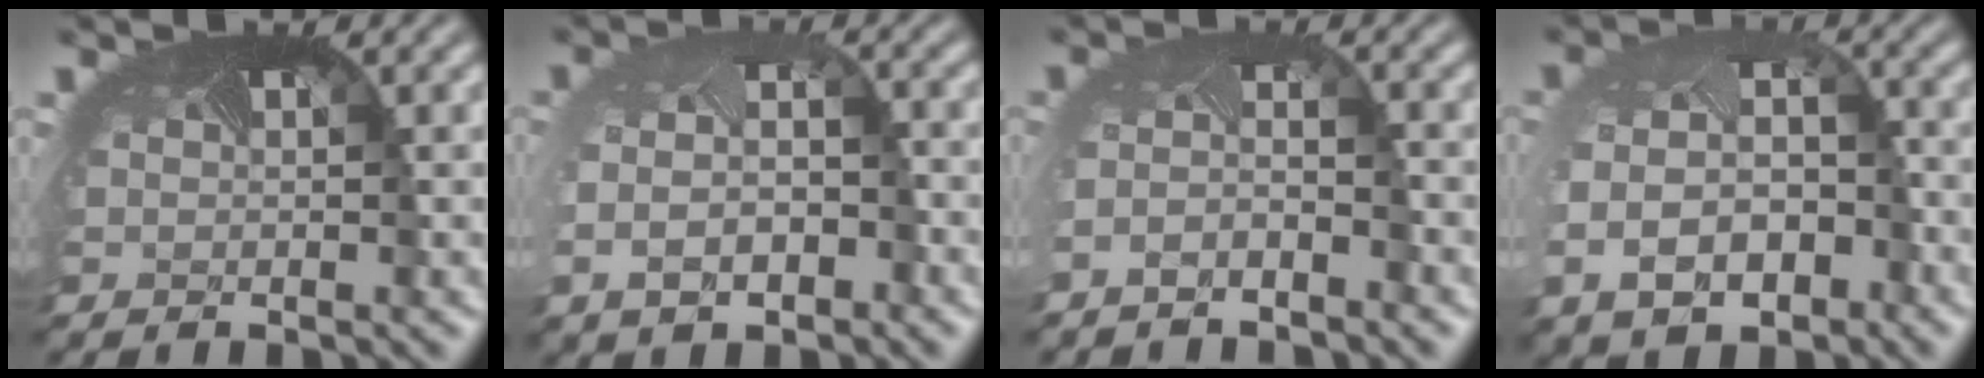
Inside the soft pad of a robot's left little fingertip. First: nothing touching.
{"total": 4.9, "force": [-1.7, 2.9, 3.6], "torque": [-0.079, -0.021, -0.022]}
{"total": 2.1, "force": [-2.0, -0.1, 0.7], "torque": [-0.023, -0.008, -0.041]}
{"total": 7.0, "force": [-3.0, 4.4, 4.5], "torque": [-0.107, -0.027, -0.043]}